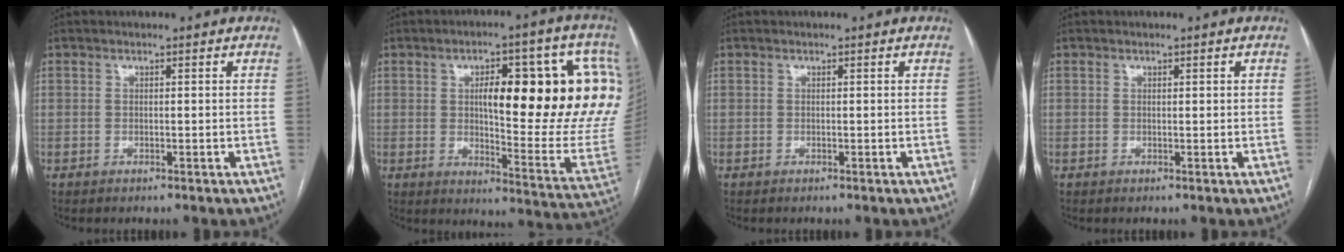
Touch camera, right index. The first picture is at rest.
{"total": 25.4, "force": [6.0, 5.8, 24.0], "torque": [-0.237, 0.035, 0.093]}
{"total": 0.0}
{"total": 0.5, "force": [0.2, 0.1, 0.5], "torque": [-0.009, 0.001, 0.003]}